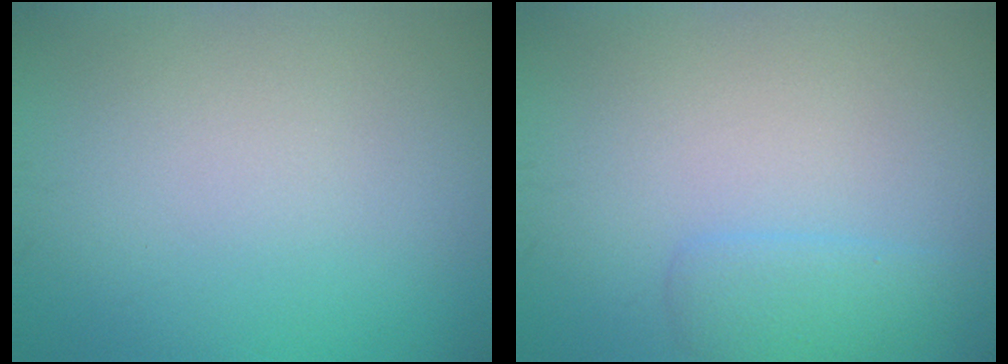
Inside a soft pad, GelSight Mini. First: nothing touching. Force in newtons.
{"total": 1.8, "press": 1.8, "slide": 0.2}